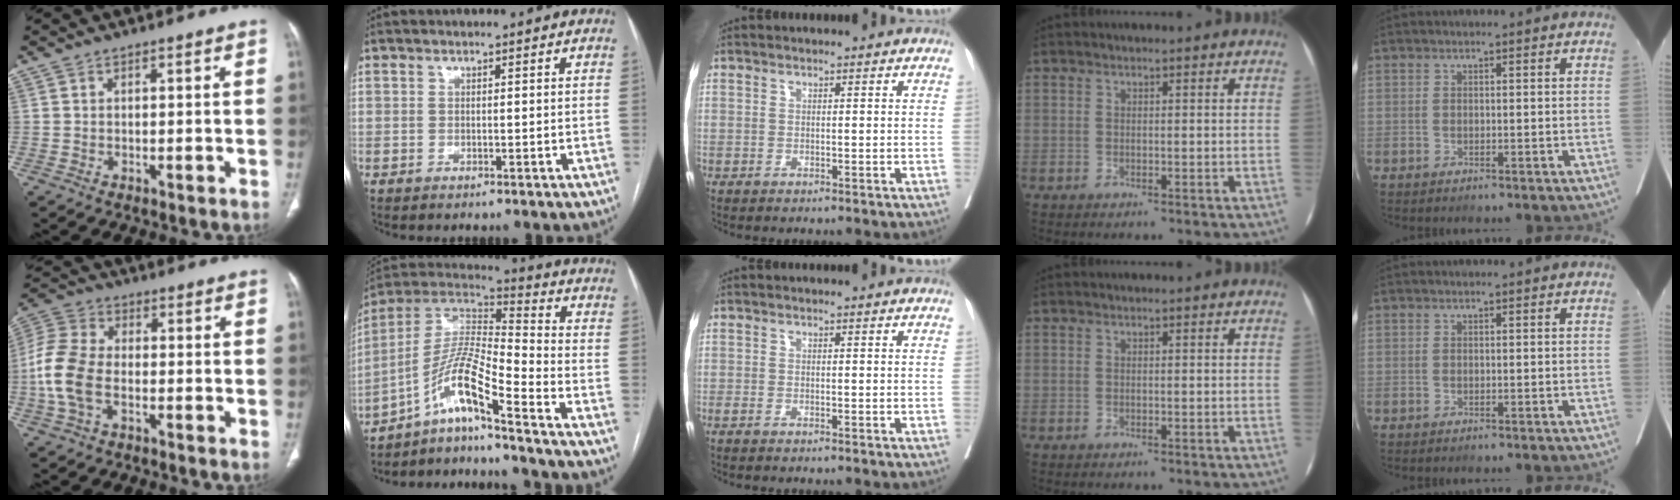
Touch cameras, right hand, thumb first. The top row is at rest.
{"thumb": {"total": 10.9, "force": [-2.3, 6.7, 8.3], "torque": [-0.189, 0.019, -0.053]}, "index": {"total": 10.4, "force": [-7.0, -0.5, 7.6], "torque": [-0.157, 0.014, -0.134]}, "middle": {"total": 1.7, "force": [-1.4, -0.1, 0.8], "torque": [-0.017, -0.002, -0.021]}}